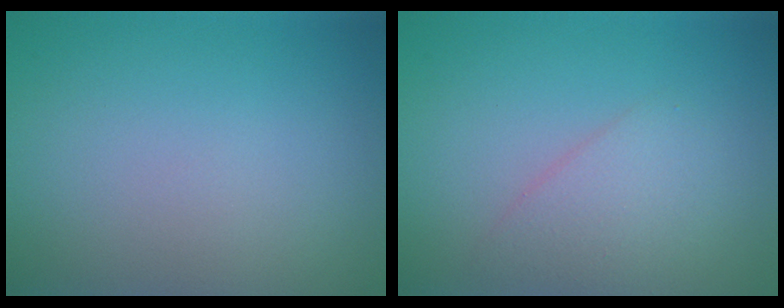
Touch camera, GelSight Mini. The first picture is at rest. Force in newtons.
{"total": 2.3, "press": 2.3, "slide": 0.2}